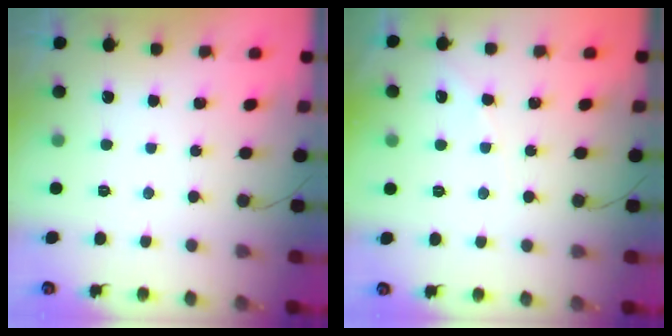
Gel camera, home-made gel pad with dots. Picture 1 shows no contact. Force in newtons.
{"total": 3.5, "press": 3.5, "slide": 0.5}